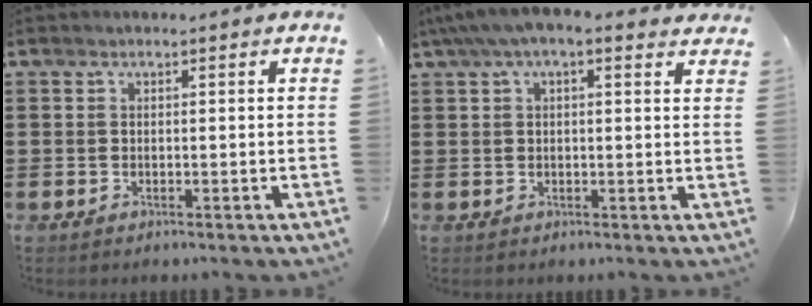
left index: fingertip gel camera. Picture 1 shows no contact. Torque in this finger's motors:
{"motor_torque": [2.14, 0.00, 0.81, 0.11]}